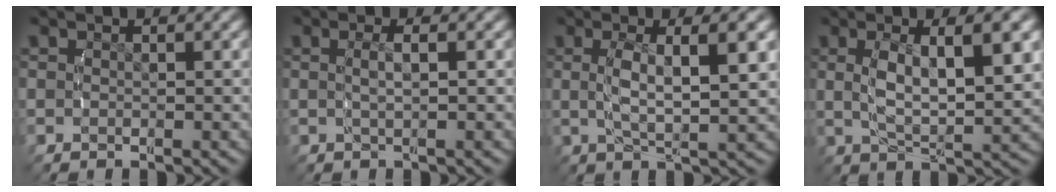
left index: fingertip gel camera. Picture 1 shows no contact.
{"total": 2.1, "force": [0.2, 0.1, 2.1], "torque": [-0.037, 0.000, 0.007]}
{"total": 5.1, "force": [0.6, 1.0, 5.0], "torque": [-0.094, 0.000, 0.019]}
{"total": 6.0, "force": [0.6, 2.1, 5.5], "torque": [-0.101, -0.004, 0.020]}